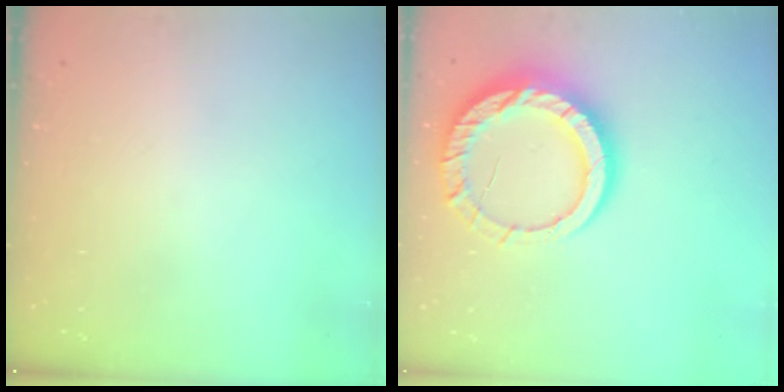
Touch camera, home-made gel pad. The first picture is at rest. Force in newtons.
{"total": 16.0, "press": 15.9, "slide": 1.4}